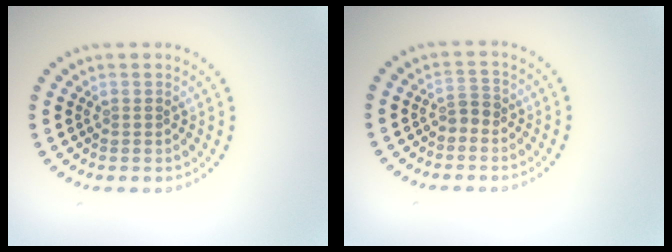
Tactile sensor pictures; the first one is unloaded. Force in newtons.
{"total": 1.1, "press": 0.9, "slide": 0.6}